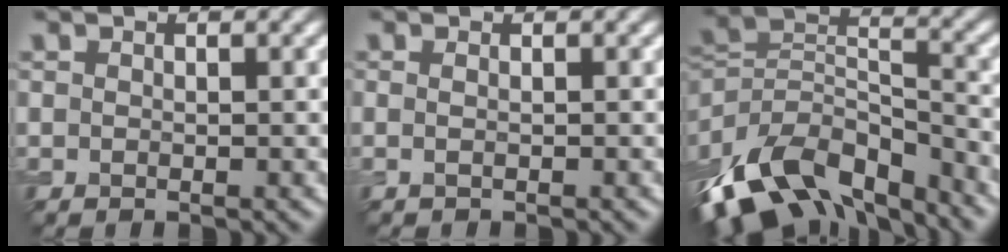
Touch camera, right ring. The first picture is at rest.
{"total": 1.0, "force": [-0.2, 0.4, 0.9], "torque": [-0.010, -0.006, -0.007]}
{"total": 14.1, "force": [-8.8, 7.4, 8.0], "torque": [-0.189, 0.002, -0.154]}